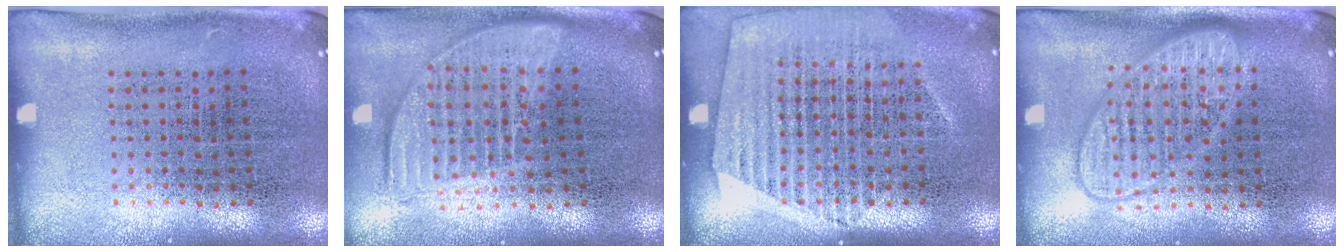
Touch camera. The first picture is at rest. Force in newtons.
{"total": 1.8, "press": 1.5, "slide": 1.0}
{"total": 1.5, "press": 1.3, "slide": 0.6}
{"total": 2.1, "press": 2.1, "slide": 0.3}